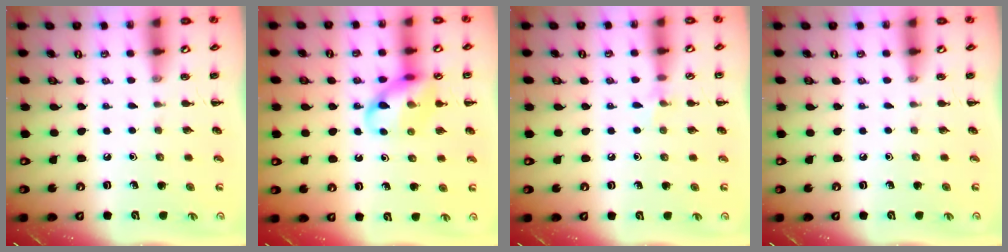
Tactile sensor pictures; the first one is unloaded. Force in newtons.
{"total": 12.6, "press": 12.5, "slide": 1.6}
{"total": 4.8, "press": 4.5, "slide": 1.7}
{"total": 0.0}